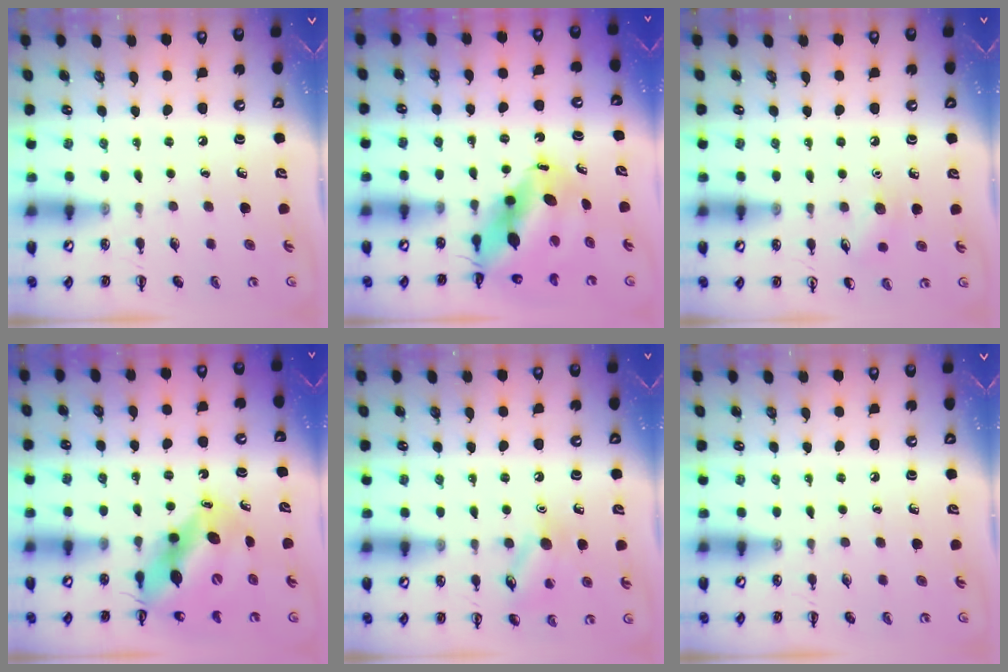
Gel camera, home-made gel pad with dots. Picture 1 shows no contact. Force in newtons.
{"total": 10.9, "press": 10.6, "slide": 2.6}
{"total": 5.4, "press": 5.2, "slide": 1.5}
{"total": 11.9, "press": 11.4, "slide": 3.5}
{"total": 10.1, "press": 10.0, "slide": 1.3}
{"total": 0.0}